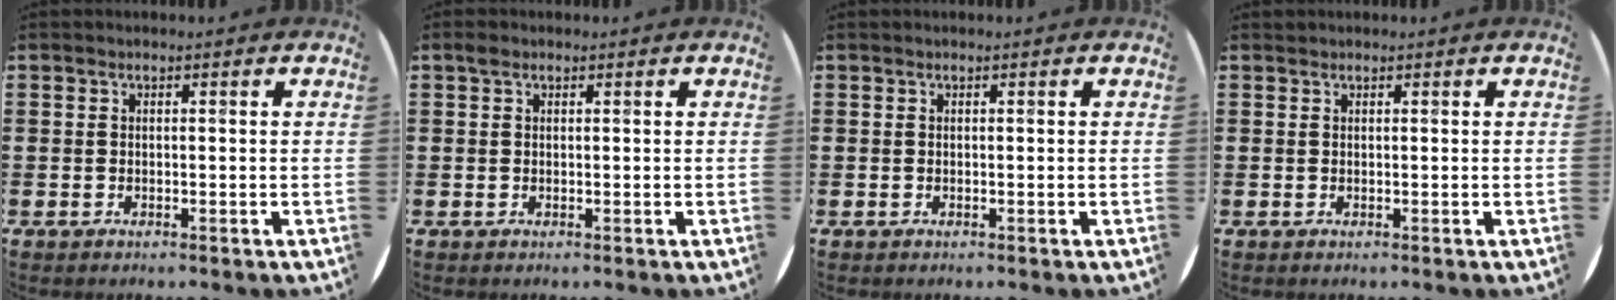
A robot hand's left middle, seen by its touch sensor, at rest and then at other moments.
{"total": 0.8, "force": [0.5, 0.5, 0.3], "torque": [0.001, 0.002, 0.008]}
{"total": 0.0}
{"total": 0.0}